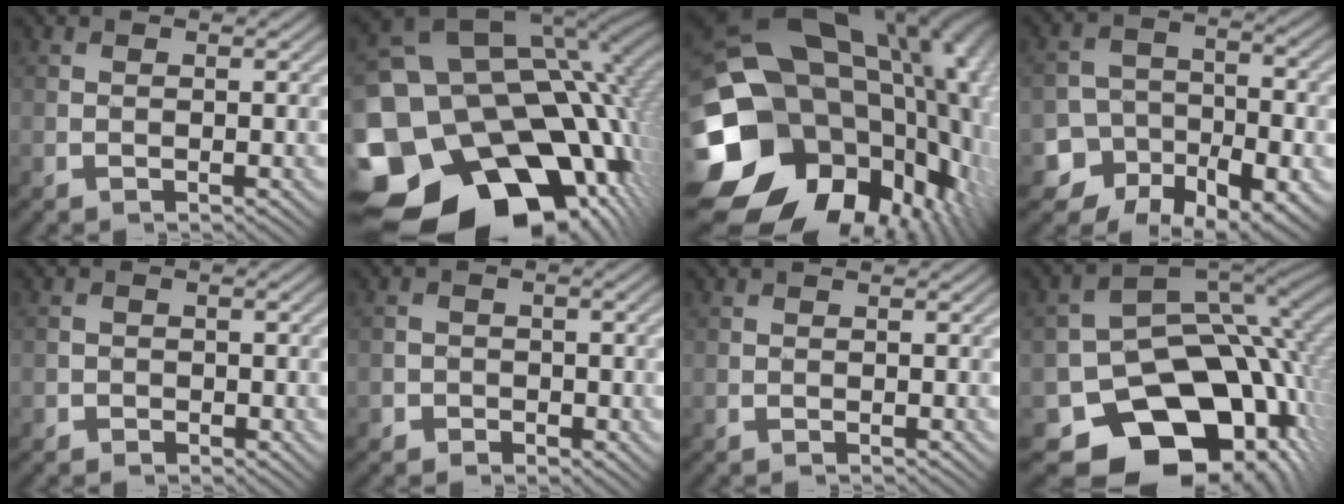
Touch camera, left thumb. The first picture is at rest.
{"total": 21.9, "force": [-7.1, 16.2, 12.9], "torque": [-0.287, -0.045, -0.074]}
{"total": 24.4, "force": [-2.8, 19.1, 15.0], "torque": [-0.264, -0.066, -0.051]}
{"total": 13.2, "force": [-7.9, 8.9, 5.8], "torque": [-0.110, -0.026, -0.124]}
{"total": 1.7, "force": [-0.7, 1.5, 0.4], "torque": [0.003, -0.001, -0.013]}
{"total": 2.8, "force": [-1.2, 2.4, 0.7], "torque": [0.004, 0.004, -0.030]}
{"total": 0.0}
{"total": 17.7, "force": [-6.6, 12.7, 10.4], "torque": [-0.170, -0.065, -0.076]}